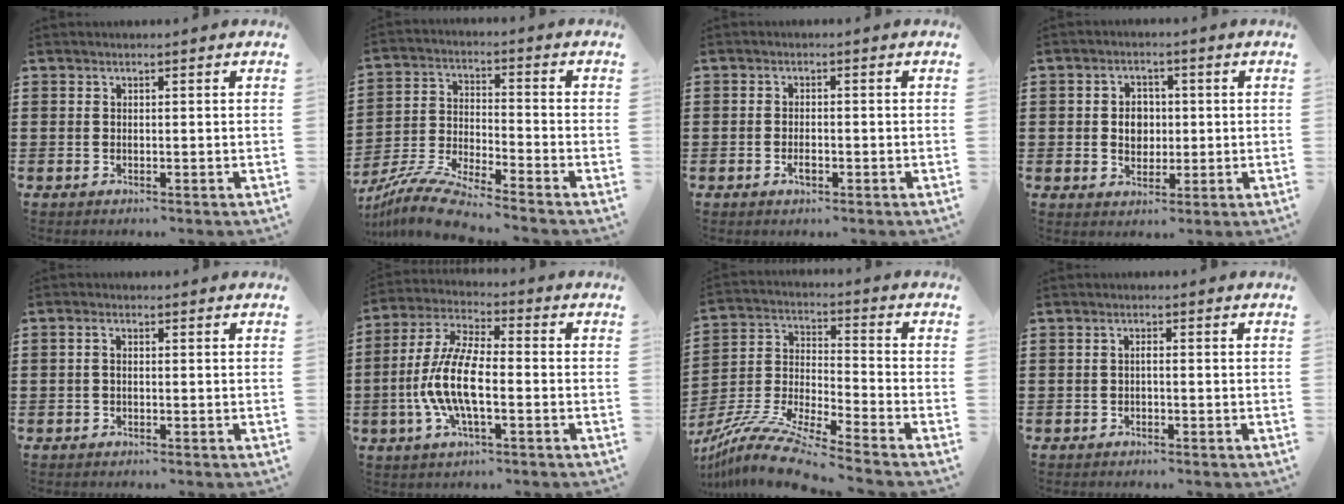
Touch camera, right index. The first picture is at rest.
{"total": 8.2, "force": [-7.7, 0.0, 2.8], "torque": [-0.072, -0.002, -0.158]}
{"total": 2.0, "force": [-0.9, 0.8, 1.6], "torque": [-0.031, 0.001, -0.015]}
{"total": 4.0, "force": [0.0, 3.3, 2.4], "torque": [-0.047, 0.010, -0.006]}
{"total": 0.6, "force": [-0.2, 0.3, 0.4], "torque": [-0.008, 0.000, -0.004]}
{"total": 9.8, "force": [-2.5, 3.2, 8.9], "torque": [-0.214, -0.013, -0.054]}
{"total": 10.4, "force": [-9.4, 0.1, 4.4], "torque": [-0.103, 0.002, -0.195]}
{"total": 0.7, "force": [-0.3, 0.2, 0.6], "torque": [-0.013, -0.002, -0.005]}